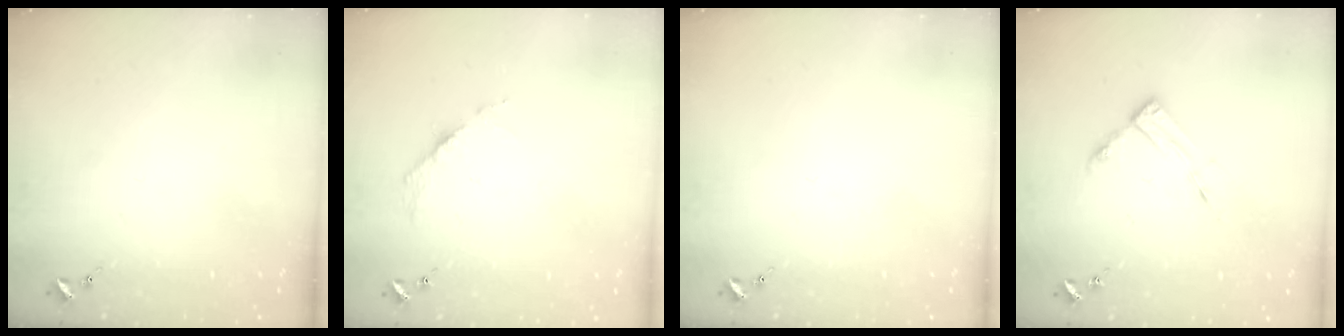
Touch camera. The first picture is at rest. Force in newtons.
{"total": 3.6, "press": 3.6, "slide": 0.4}
{"total": 0.0}
{"total": 7.4, "press": 7.4, "slide": 0.6}